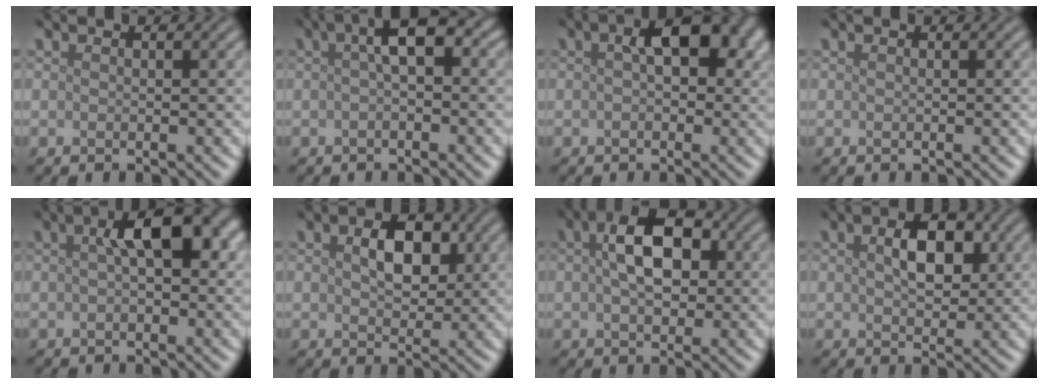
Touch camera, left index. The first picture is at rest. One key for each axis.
{"total": 3.3, "fx": 0.6, "fy": 0.9, "fz": 3.1, "tx": -0.049, "ty": 0.013, "tz": 0.001}
{"total": 5.2, "fx": 1.2, "fy": 2.9, "fz": 4.2, "tx": -0.048, "ty": 0.007, "tz": 0.008}
{"total": 0.0}
{"total": 5.8, "fx": 1.3, "fy": 2.3, "fz": 5.1, "tx": -0.066, "ty": 0.013, "tz": 0.013}
{"total": 4.3, "fx": 1.0, "fy": 2.7, "fz": 3.1, "tx": -0.056, "ty": 0.004, "tz": 0.012}
{"total": 6.3, "fx": 1.1, "fy": 3.7, "fz": 5.0, "tx": -0.077, "ty": 0.014, "tz": 0.010}
{"total": 4.2, "fx": 0.9, "fy": 2.6, "fz": 3.2, "tx": -0.055, "ty": 0.005, "tz": 0.014}